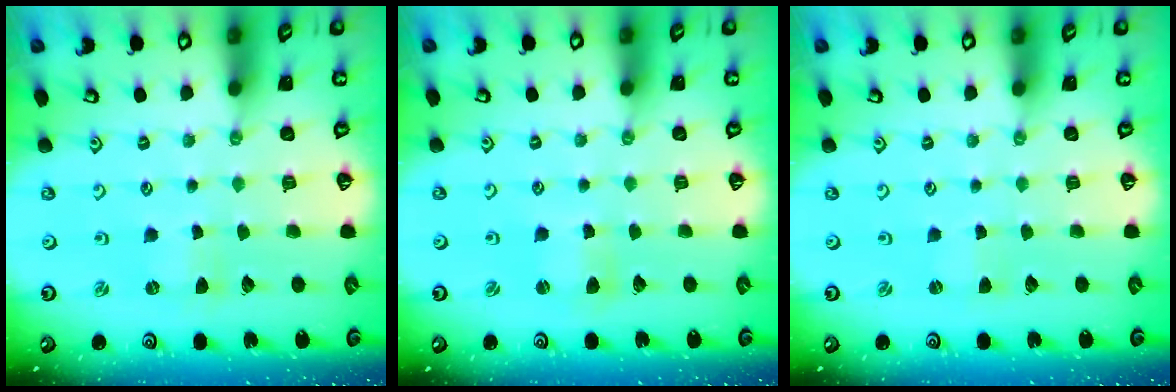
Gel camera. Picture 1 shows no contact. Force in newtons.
{"total": 2.3, "press": 2.3, "slide": 0.3}
{"total": 0.7, "press": 0.7, "slide": 0.1}